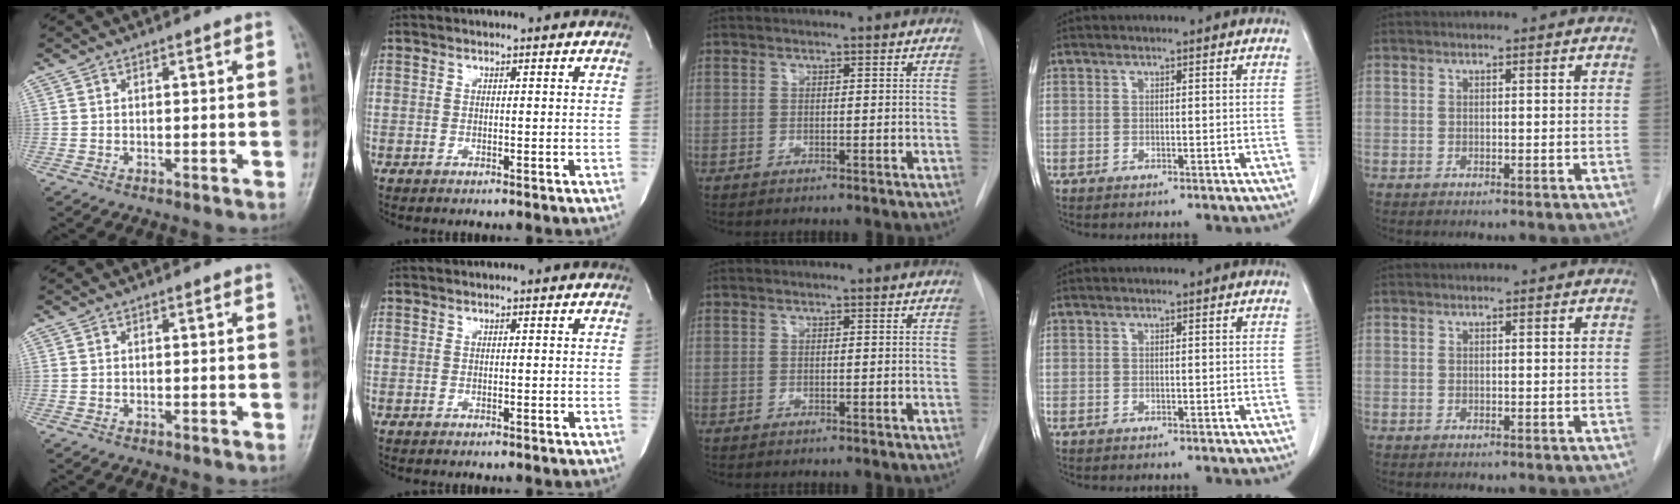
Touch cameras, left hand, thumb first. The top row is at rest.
{}